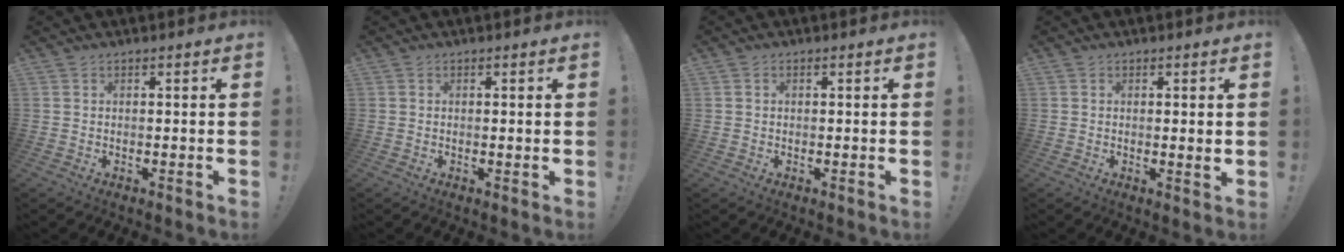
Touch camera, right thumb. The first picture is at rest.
{"total": 1.0, "force": [0.4, 0.1, 0.9], "torque": [-0.009, -0.004, 0.005]}
{"total": 0.7, "force": [-0.1, 0.5, 0.4], "torque": [-0.008, 0.005, -0.002]}
{"total": 2.0, "force": [0.7, 0.0, 1.9], "torque": [-0.019, -0.008, 0.008]}